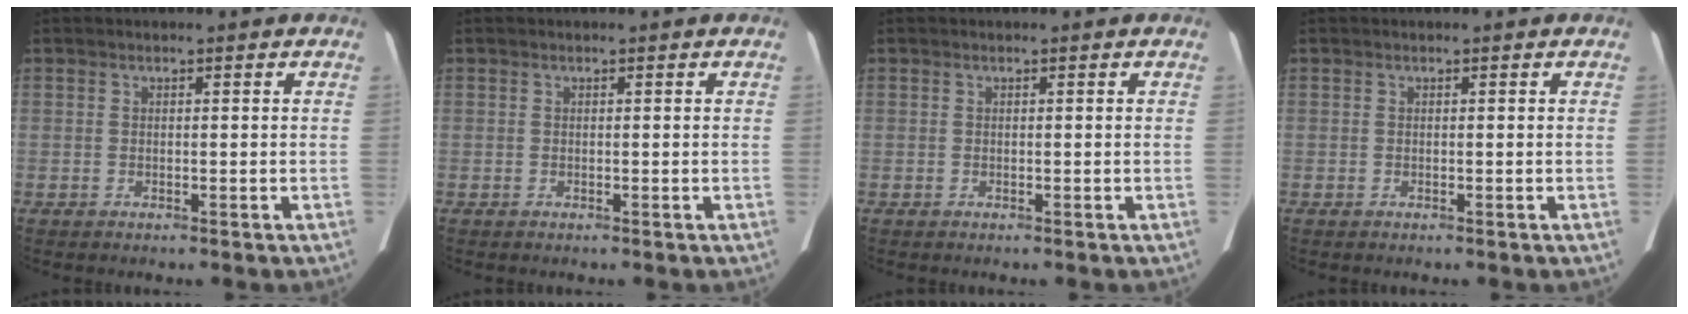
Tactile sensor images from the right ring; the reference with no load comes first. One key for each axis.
{"total": 0.0}
{"total": 0.0}
{"total": 0.0}